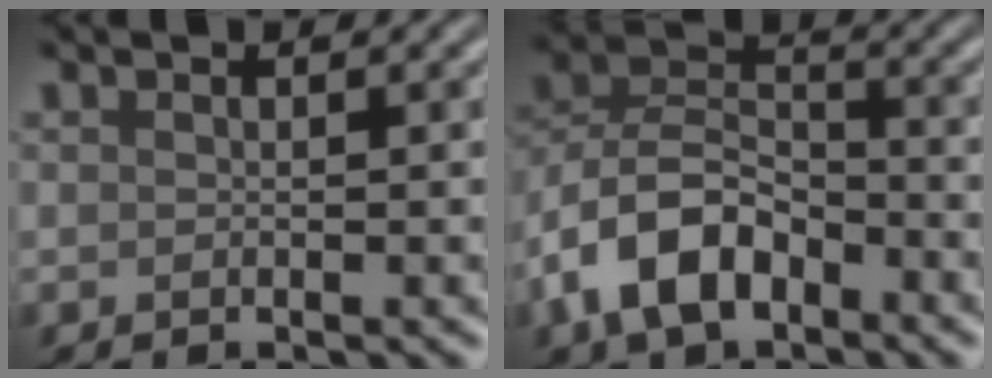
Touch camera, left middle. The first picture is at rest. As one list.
[{"total": 7.6, "force": [-3.8, 4.4, 4.9], "torque": [-0.096, 0.009, -0.082]}]